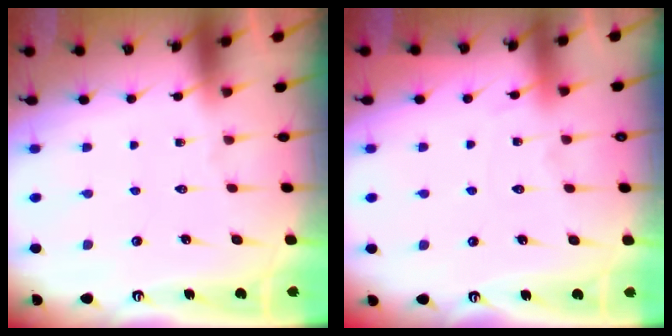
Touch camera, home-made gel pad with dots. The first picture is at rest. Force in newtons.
{"total": 6.5, "press": 6.4, "slide": 0.8}